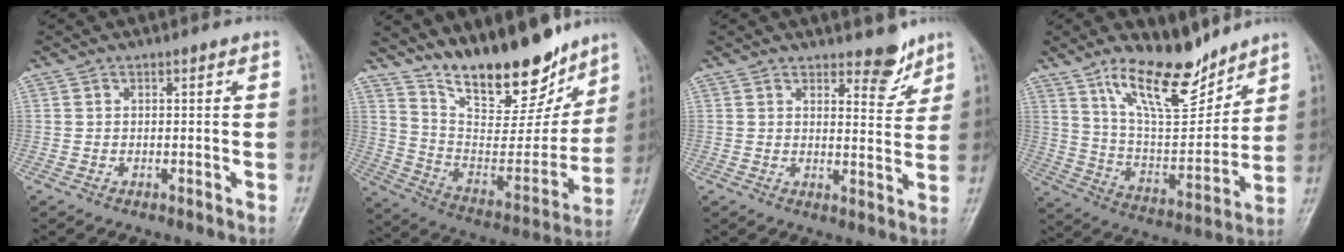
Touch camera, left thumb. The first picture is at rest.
{"total": 21.5, "force": [16.4, 7.7, 11.5], "torque": [-0.134, -0.095, 0.278]}
{"total": 5.2, "force": [4.0, 2.1, 2.5], "torque": [-0.010, -0.033, 0.056]}
{"total": 15.6, "force": [11.5, 5.5, 8.9], "torque": [-0.115, -0.080, 0.213]}